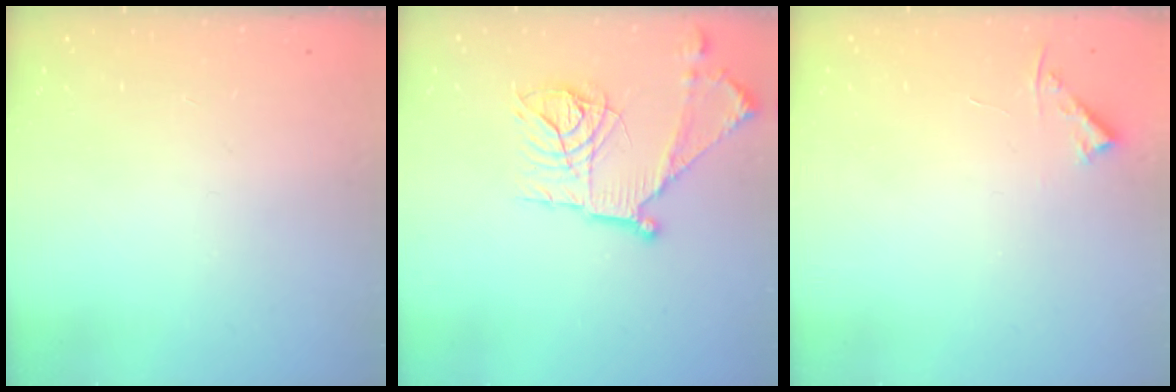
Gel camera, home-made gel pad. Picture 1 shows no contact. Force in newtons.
{"total": 18.7, "press": 18.6, "slide": 1.5}
{"total": 3.8, "press": 3.8, "slide": 0.6}